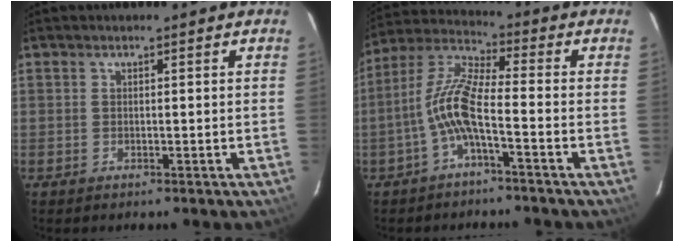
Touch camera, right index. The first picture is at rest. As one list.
[{"total": 8.5, "force": [-3.2, 1.3, 7.7], "torque": [-0.180, 0.014, -0.064]}]